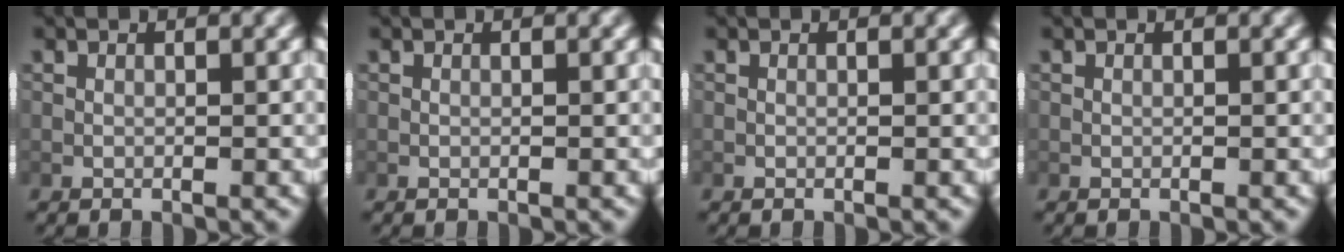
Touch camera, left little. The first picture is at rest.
{"total": 0.0}
{"total": 0.0}
{"total": 0.0}